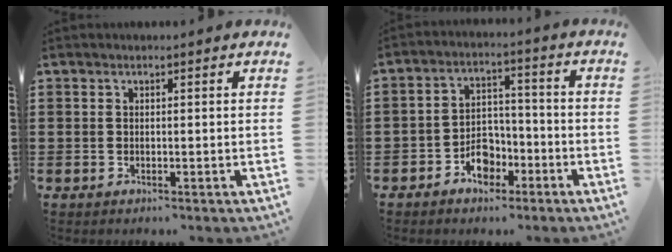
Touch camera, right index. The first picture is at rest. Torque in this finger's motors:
{"motor_torque": [0.29, 1.85, 0.11, 0.01]}